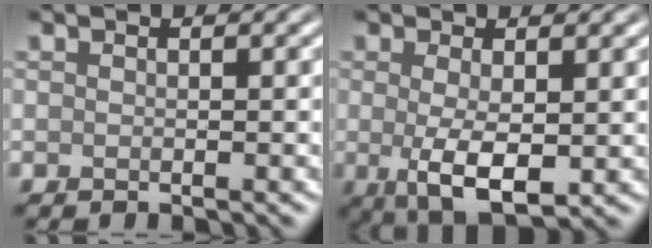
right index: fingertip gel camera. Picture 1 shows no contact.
{"total": 4.4, "force": [-0.1, 1.7, 4.1], "torque": [-0.080, -0.010, 0.001]}